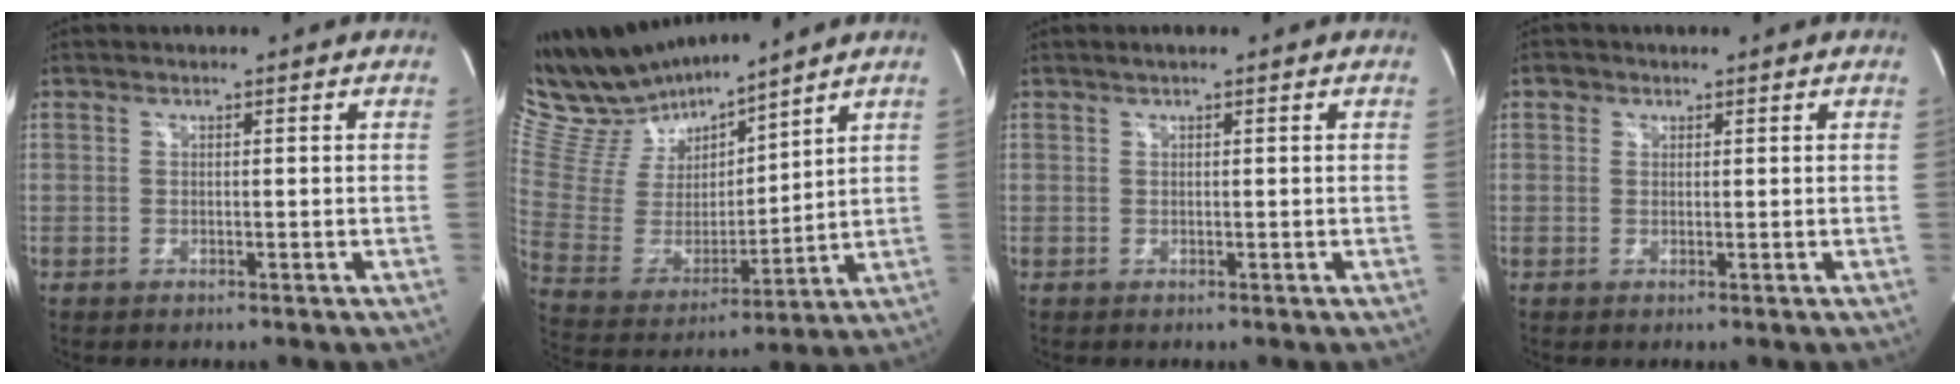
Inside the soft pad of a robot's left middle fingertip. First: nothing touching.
{"total": 15.5, "force": [14.4, 3.2, 4.5], "torque": [-0.105, 0.001, 0.290]}
{"total": 0.8, "force": [0.5, 0.1, 0.6], "torque": [-0.015, 0.007, 0.010]}
{"total": 1.2, "force": [0.6, 1.0, 0.1], "torque": [0.006, 0.003, 0.005]}